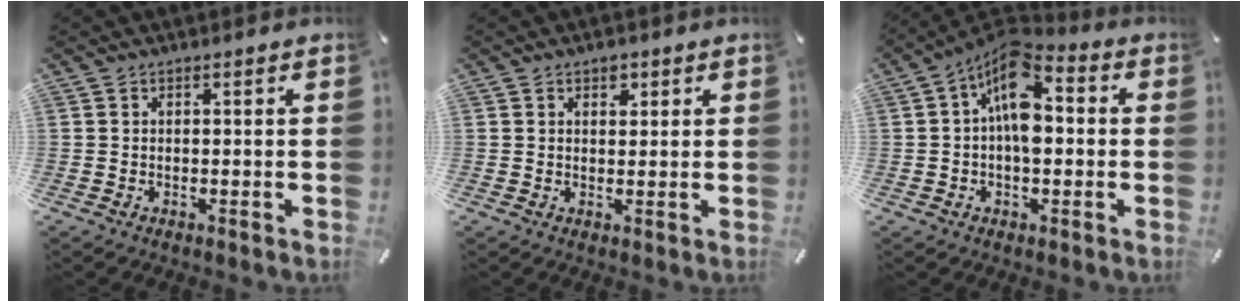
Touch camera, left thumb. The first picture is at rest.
{"total": 2.2, "force": [1.1, 1.6, 0.9], "torque": [0.002, -0.007, 0.015]}
{"total": 11.5, "force": [1.4, 6.3, 9.5], "torque": [-0.152, -0.019, 0.026]}